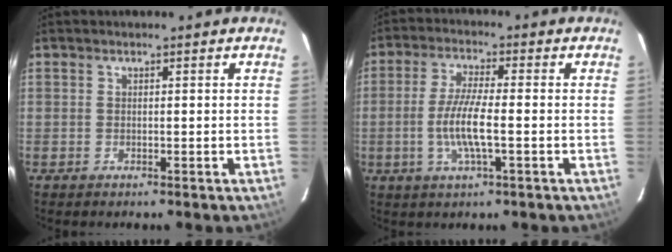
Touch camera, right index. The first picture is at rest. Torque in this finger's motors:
{"motor_torque": [1.30, -0.64, 0.75, 0.18]}